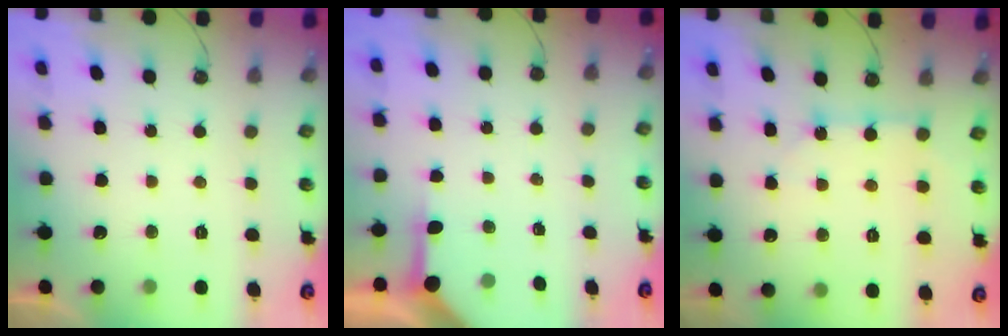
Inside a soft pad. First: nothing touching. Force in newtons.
{"total": 5.1, "press": 5.1, "slide": 0.6}
{"total": 5.0, "press": 5.0, "slide": 0.3}